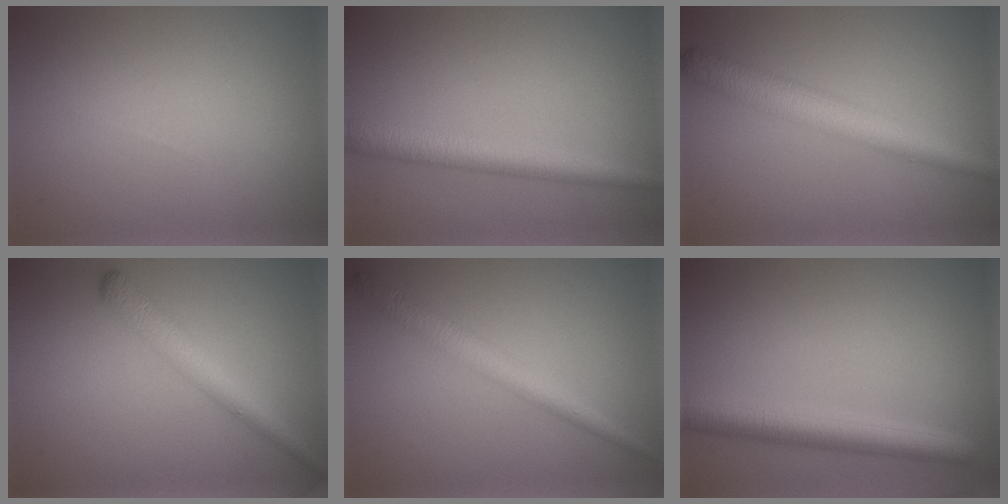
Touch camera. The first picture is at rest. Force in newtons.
{"total": 3.9, "press": 3.9, "slide": 0.1}
{"total": 4.7, "press": 4.7, "slide": 0.1}
{"total": 3.5, "press": 3.5, "slide": 0.0}
{"total": 3.2, "press": 3.2, "slide": 0.1}
{"total": 4.9, "press": 4.9, "slide": 0.2}